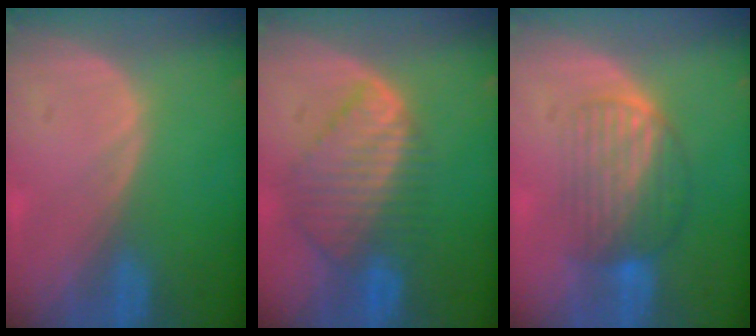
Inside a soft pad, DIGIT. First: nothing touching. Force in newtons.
{"total": 8.6, "press": 7.5, "slide": 4.1}
{"total": 6.8, "press": 6.5, "slide": 2.0}